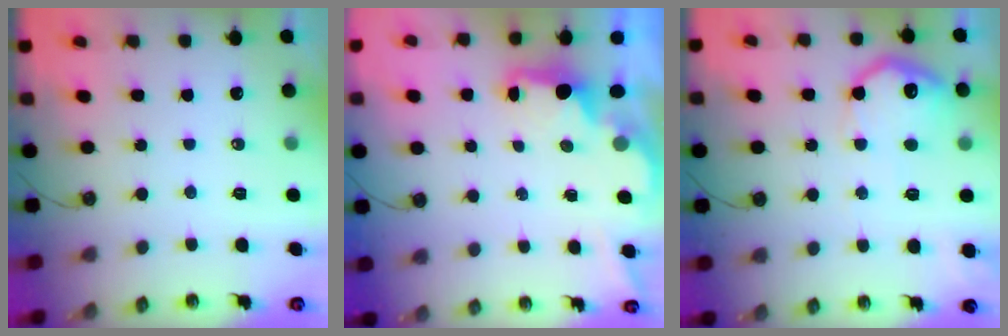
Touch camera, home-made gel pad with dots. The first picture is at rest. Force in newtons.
{"total": 1.9, "press": 1.7, "slide": 0.7}
{"total": 14.8, "press": 14.8, "slide": 0.7}